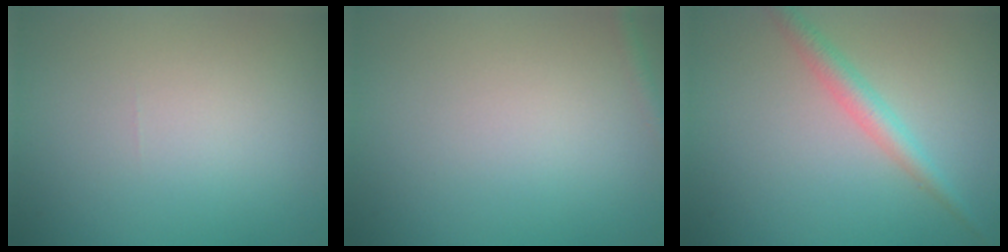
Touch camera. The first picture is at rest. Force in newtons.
{"total": 0.8, "press": 0.8, "slide": 0.1}
{"total": 2.4, "press": 2.4, "slide": 0.1}